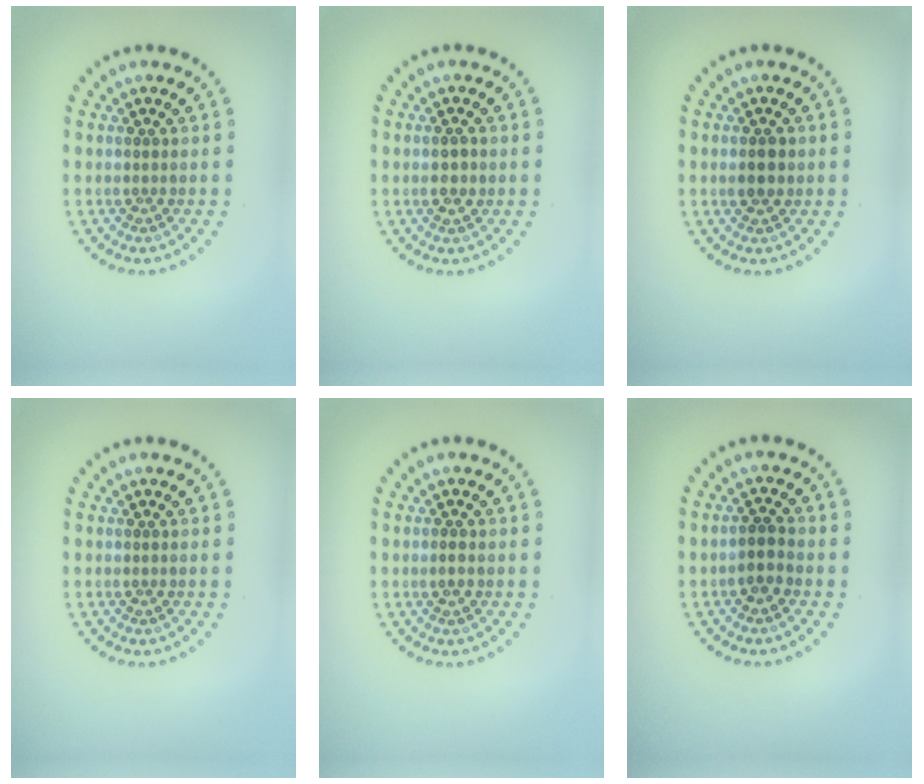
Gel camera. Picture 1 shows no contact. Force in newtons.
{"total": 1.6, "press": 1.5, "slide": 0.3}
{"total": 2.3, "press": 2.3, "slide": 0.0}
{"total": 0.0}
{"total": 0.8, "press": 0.8, "slide": 0.1}
{"total": 1.8, "press": 1.5, "slide": 0.9}